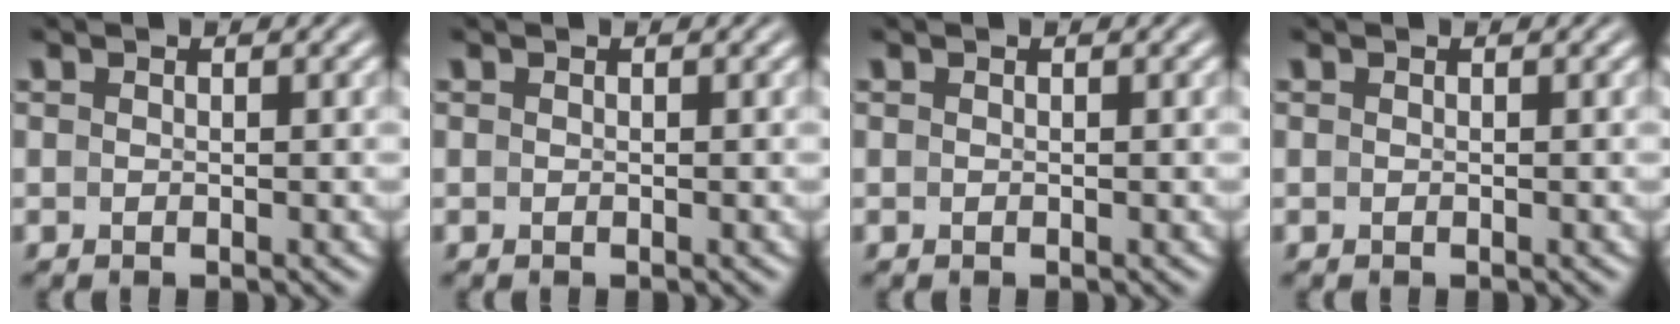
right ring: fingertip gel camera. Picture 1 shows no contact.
{"total": 0.0}
{"total": 0.0}
{"total": 0.0}